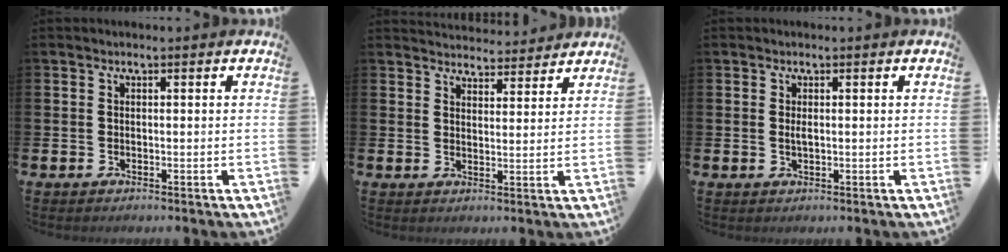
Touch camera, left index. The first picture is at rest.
{"total": 4.0, "force": [3.9, 0.7, -0.2], "torque": [-0.005, -0.023, 0.071]}
{"total": 0.8, "force": [0.1, 0.2, 0.7], "torque": [-0.014, 0.001, 0.002]}